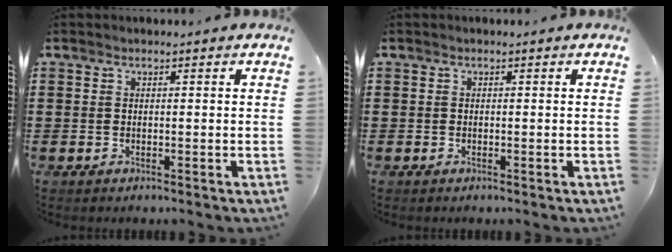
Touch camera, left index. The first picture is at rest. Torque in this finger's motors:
{"motor_torque": [-0.01, 0.00, 0.01, 0.00]}